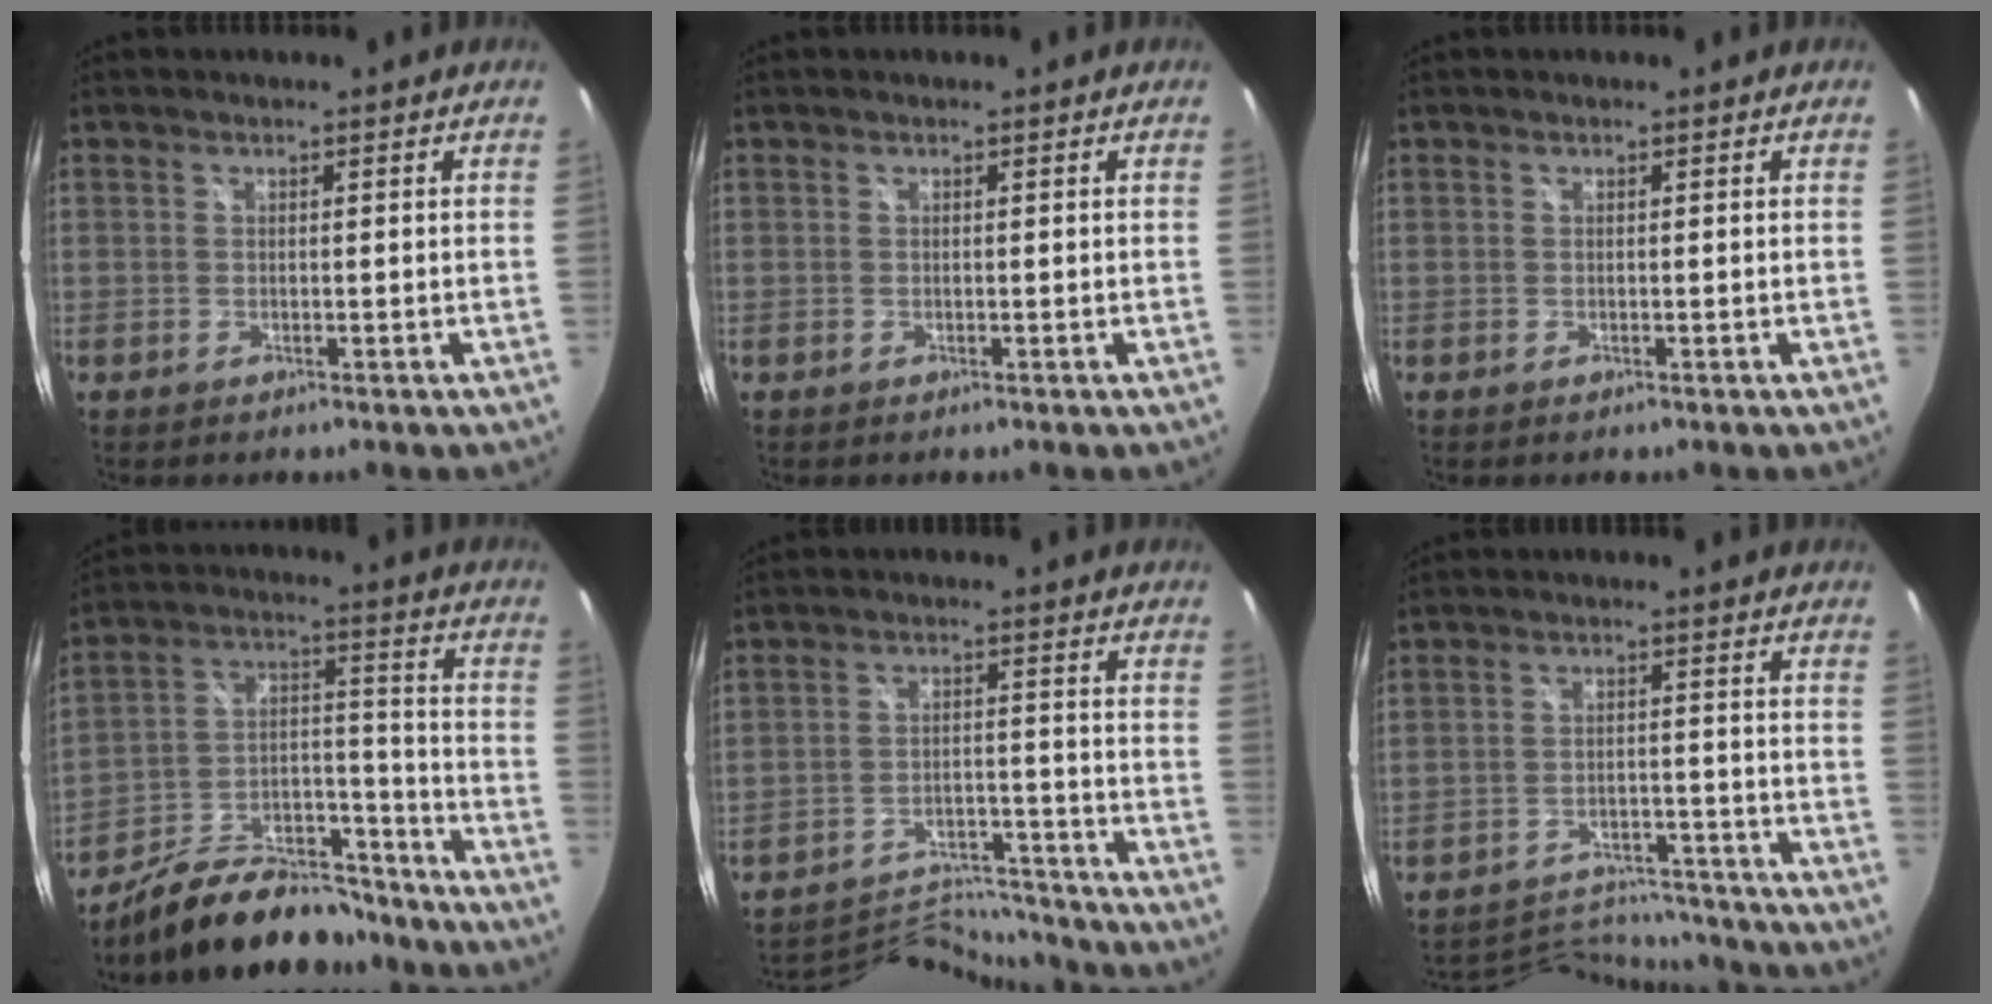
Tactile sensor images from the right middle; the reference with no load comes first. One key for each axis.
{"total": 0.0}
{"total": 0.0}
{"total": 16.9, "fx": -13.8, "fy": 6.6, "fz": 7.4, "tx": -0.130, "ty": 0.039, "tz": -0.209}
{"total": 13.1, "fx": -13.0, "fy": 0.4, "fz": 1.7, "tx": -0.047, "ty": 0.009, "tz": -0.200}
{"total": 13.4, "fx": -12.9, "fy": 2.2, "fz": 2.7, "tx": -0.064, "ty": 0.017, "tz": -0.182}